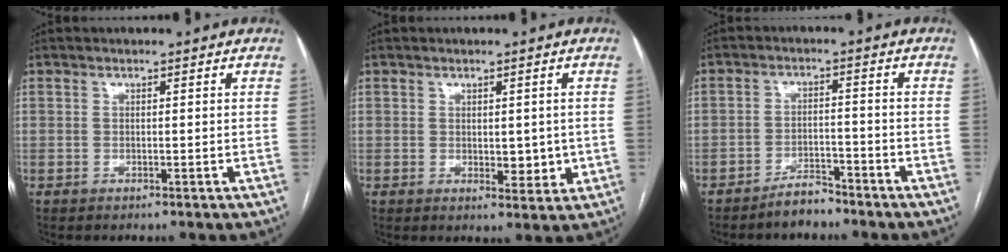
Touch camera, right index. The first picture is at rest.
{"total": 3.6, "force": [-0.1, 2.2, 2.8], "torque": [-0.030, -0.005, 0.006]}
{"total": 3.9, "force": [-3.6, 1.2, 1.1], "torque": [-0.016, 0.000, -0.062]}